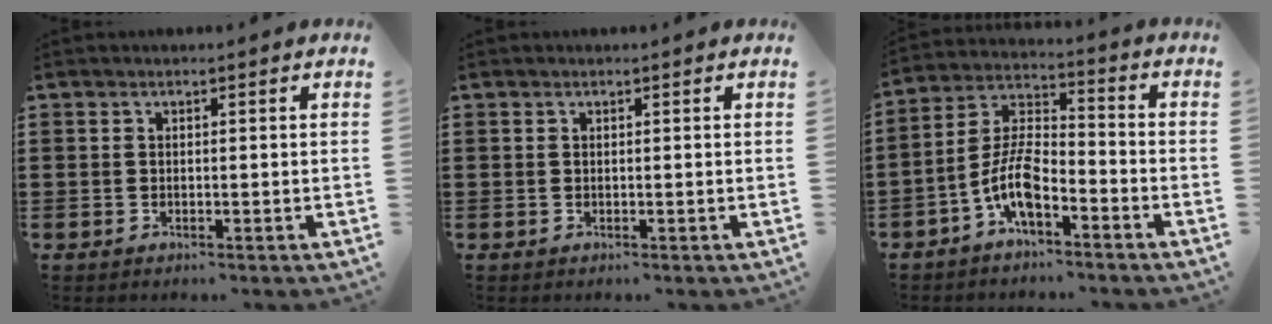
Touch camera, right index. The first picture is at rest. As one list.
[{"total": 0.0}, {"total": 8.1, "force": [-4.6, 3.0, 6.0], "torque": [-0.151, -0.010, -0.094]}]